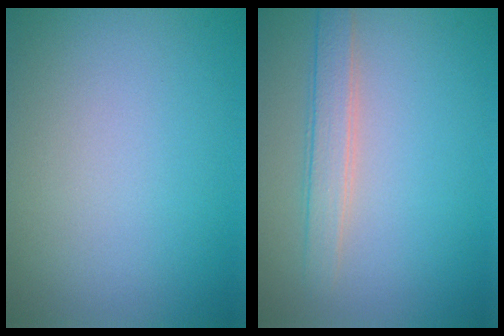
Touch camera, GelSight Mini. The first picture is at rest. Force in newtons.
{"total": 2.4, "press": 2.4, "slide": 0.1}